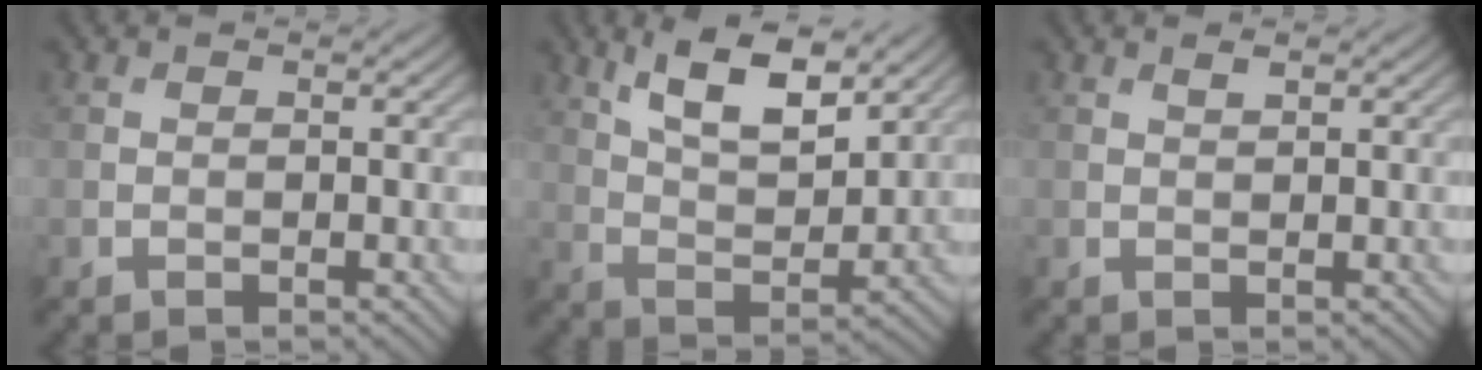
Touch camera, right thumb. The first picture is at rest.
{"total": 10.0, "force": [6.0, 3.7, 7.1], "torque": [-0.134, -0.008, 0.111]}
{"total": 0.8, "force": [0.6, 0.1, 0.5], "torque": [-0.011, 0.001, 0.012]}